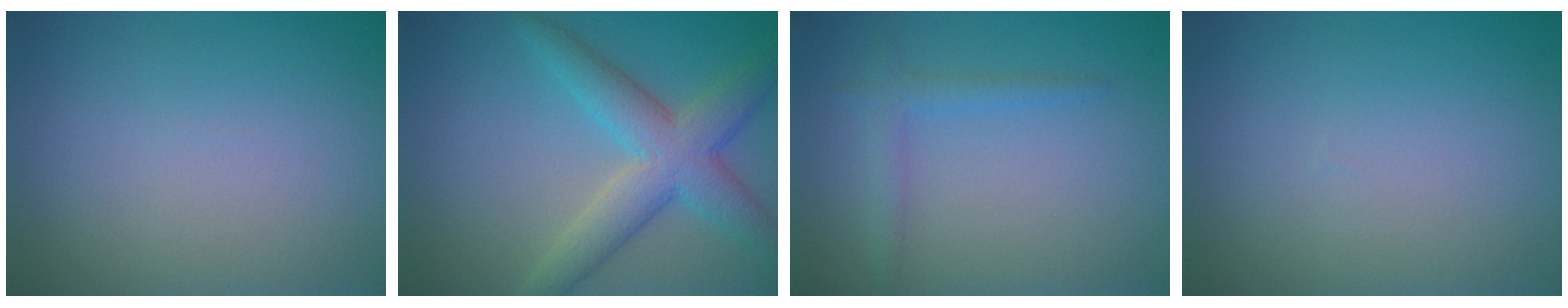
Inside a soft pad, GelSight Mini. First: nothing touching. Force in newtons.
{"total": 5.8, "press": 5.8, "slide": 0.0}
{"total": 1.7, "press": 1.7, "slide": 0.1}
{"total": 0.0}